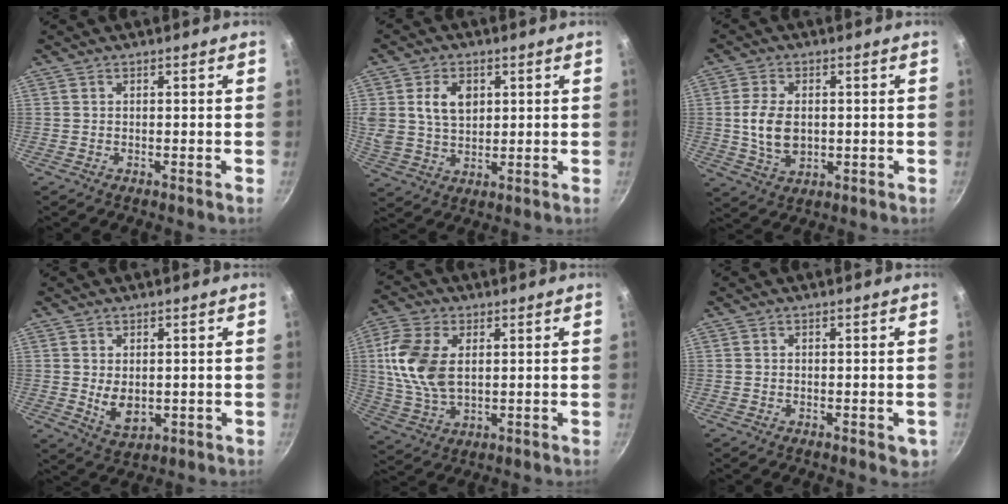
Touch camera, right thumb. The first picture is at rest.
{"total": 9.2, "force": [2.6, 6.6, 5.8], "torque": [-0.093, -0.006, 0.050]}
{"total": 8.5, "force": [0.2, 5.6, 6.4], "torque": [-0.114, -0.001, 0.009]}
{"total": 5.7, "force": [0.2, 3.8, 4.3], "torque": [-0.064, -0.014, 0.015]}
{"total": 12.4, "force": [2.1, 7.6, 9.6], "torque": [-0.188, -0.005, 0.040]}
{"total": 2.7, "force": [-0.8, 1.5, 2.1], "torque": [-0.022, -0.002, -0.010]}